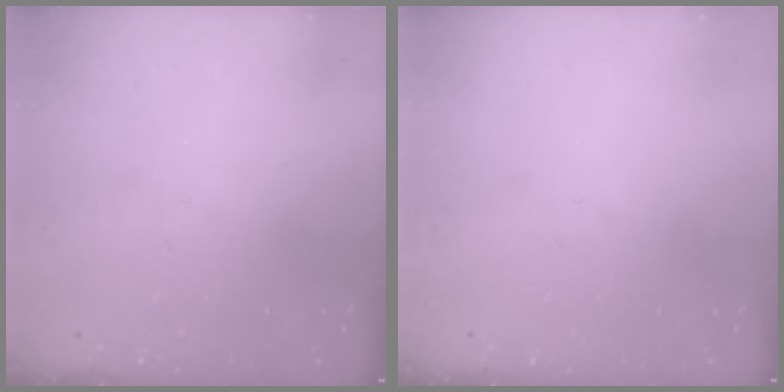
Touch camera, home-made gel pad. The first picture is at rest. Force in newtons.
{"total": 0.0}